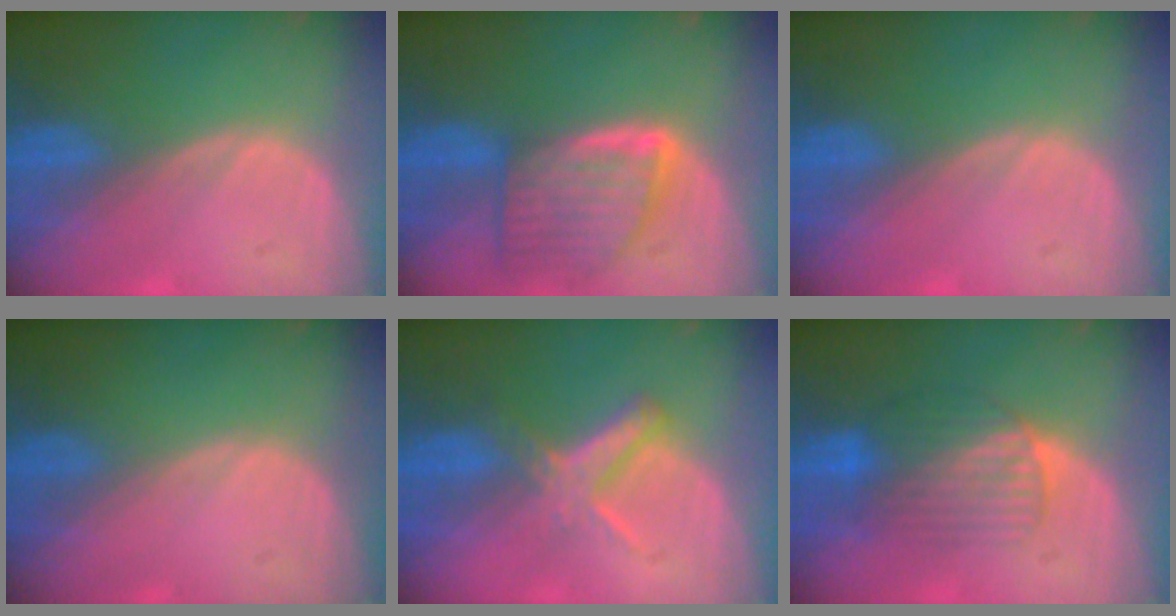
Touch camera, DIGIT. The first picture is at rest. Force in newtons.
{"total": 8.2, "press": 7.4, "slide": 3.4}
{"total": 0.0}
{"total": 0.0}
{"total": 5.6, "press": 5.2, "slide": 2.2}
{"total": 6.6, "press": 6.5, "slide": 1.1}